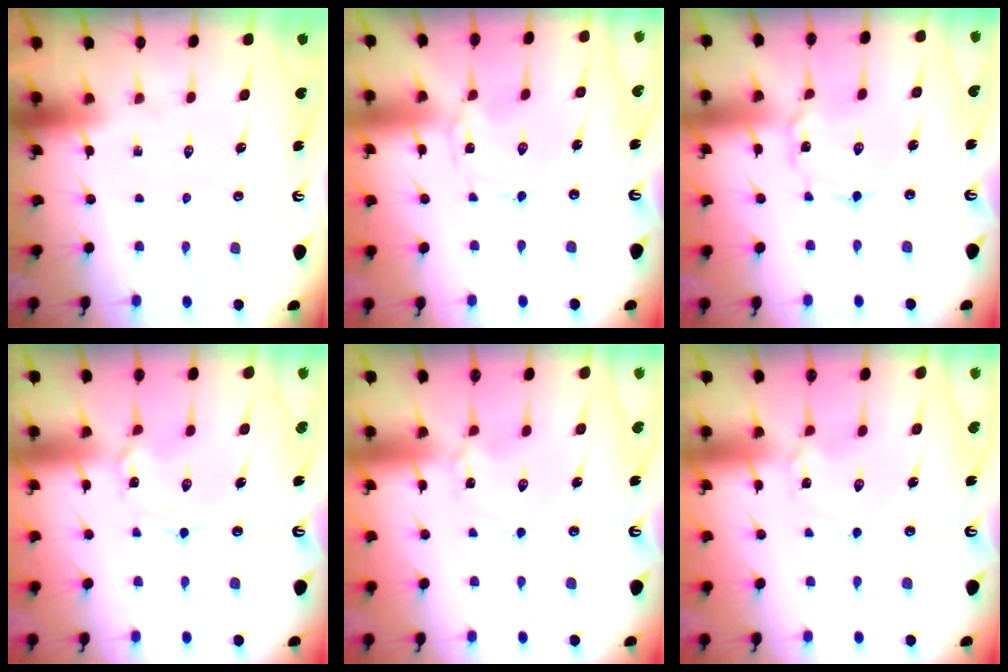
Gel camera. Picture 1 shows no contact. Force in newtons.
{"total": 0.0}
{"total": 2.0, "press": 2.0, "slide": 0.2}
{"total": 1.6, "press": 1.6, "slide": 0.2}
{"total": 1.9, "press": 1.9, "slide": 0.2}
{"total": 1.9, "press": 1.9, "slide": 0.2}